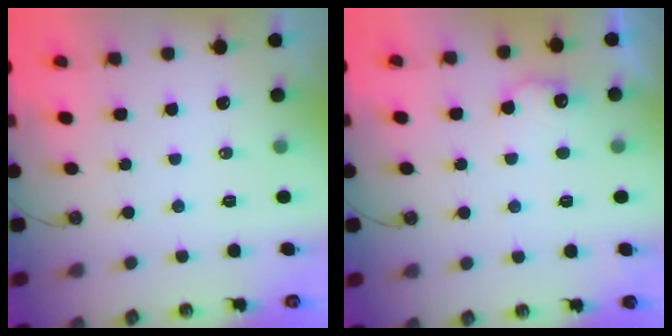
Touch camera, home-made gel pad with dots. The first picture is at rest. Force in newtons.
{"total": 9.3, "press": 9.3, "slide": 0.5}